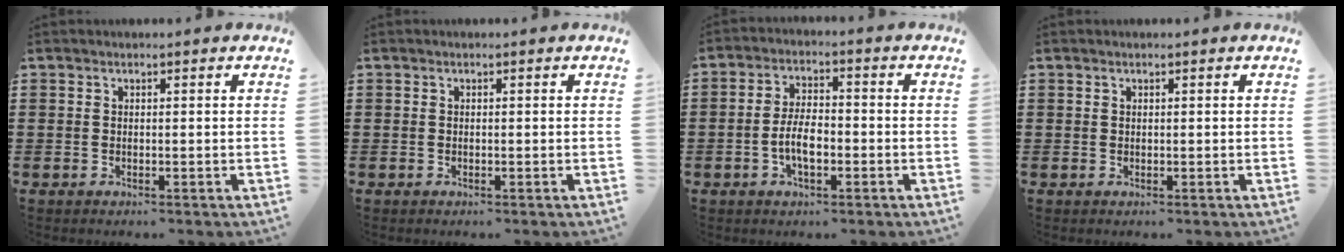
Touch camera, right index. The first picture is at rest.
{"total": 0.0}
{"total": 5.8, "force": [-1.6, 2.5, 5.0], "torque": [-0.106, 0.001, -0.034]}
{"total": 0.0}